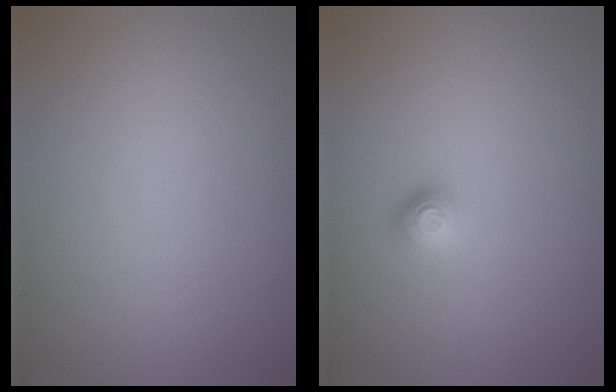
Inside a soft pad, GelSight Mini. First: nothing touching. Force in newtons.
{"total": 1.2, "press": 1.0, "slide": 0.5}